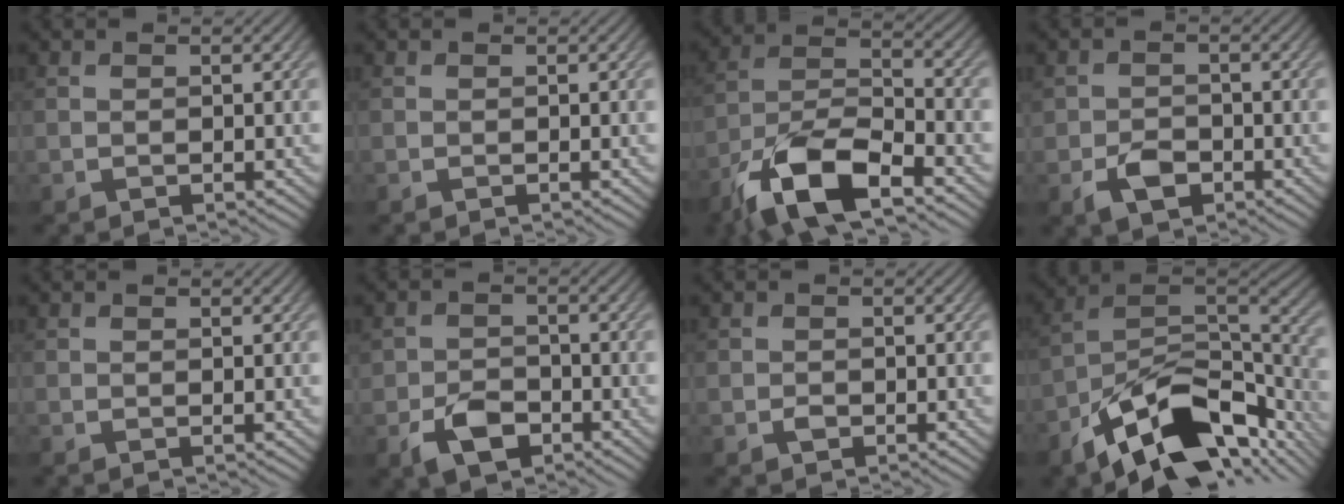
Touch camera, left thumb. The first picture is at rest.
{"total": 0.0}
{"total": 12.8, "force": [-8.2, 4.7, 8.6], "torque": [-0.169, -0.007, -0.170]}
{"total": 3.5, "force": [-1.8, 2.3, 1.9], "torque": [-0.037, -0.006, -0.036]}
{"total": 0.0}
{"total": 4.6, "force": [-2.5, 3.0, 2.6], "torque": [-0.050, -0.005, -0.051]}
{"total": 1.1, "force": [-0.5, 0.8, 0.5], "torque": [-0.008, -0.002, -0.012]}
{"total": 16.6, "force": [-10.1, 7.9, 10.6], "torque": [-0.197, -0.025, -0.164]}